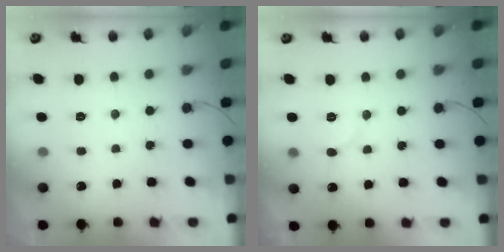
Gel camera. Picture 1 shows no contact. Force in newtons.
{"total": 6.2, "press": 6.1, "slide": 0.6}